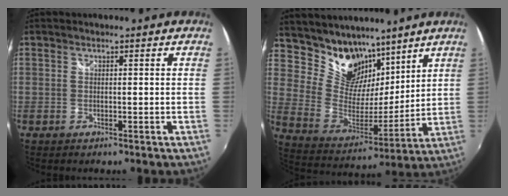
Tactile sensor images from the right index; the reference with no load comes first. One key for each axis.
{"total": 14.9, "fx": 10.9, "fy": 8.6, "fz": 5.5, "tx": -0.125, "ty": 0.003, "tz": 0.207}